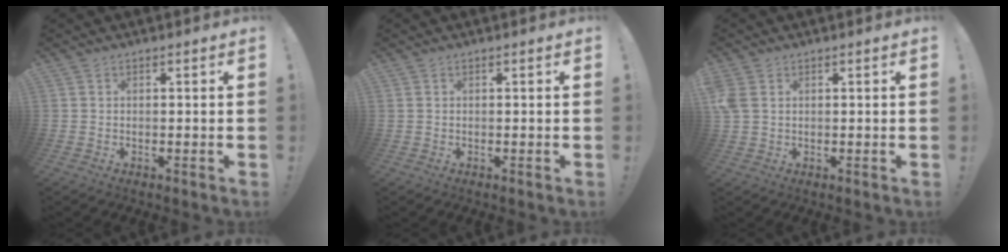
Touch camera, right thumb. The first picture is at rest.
{"total": 0.0}
{"total": 4.2, "force": [1.4, 2.8, 2.7], "torque": [-0.053, 0.000, 0.028]}